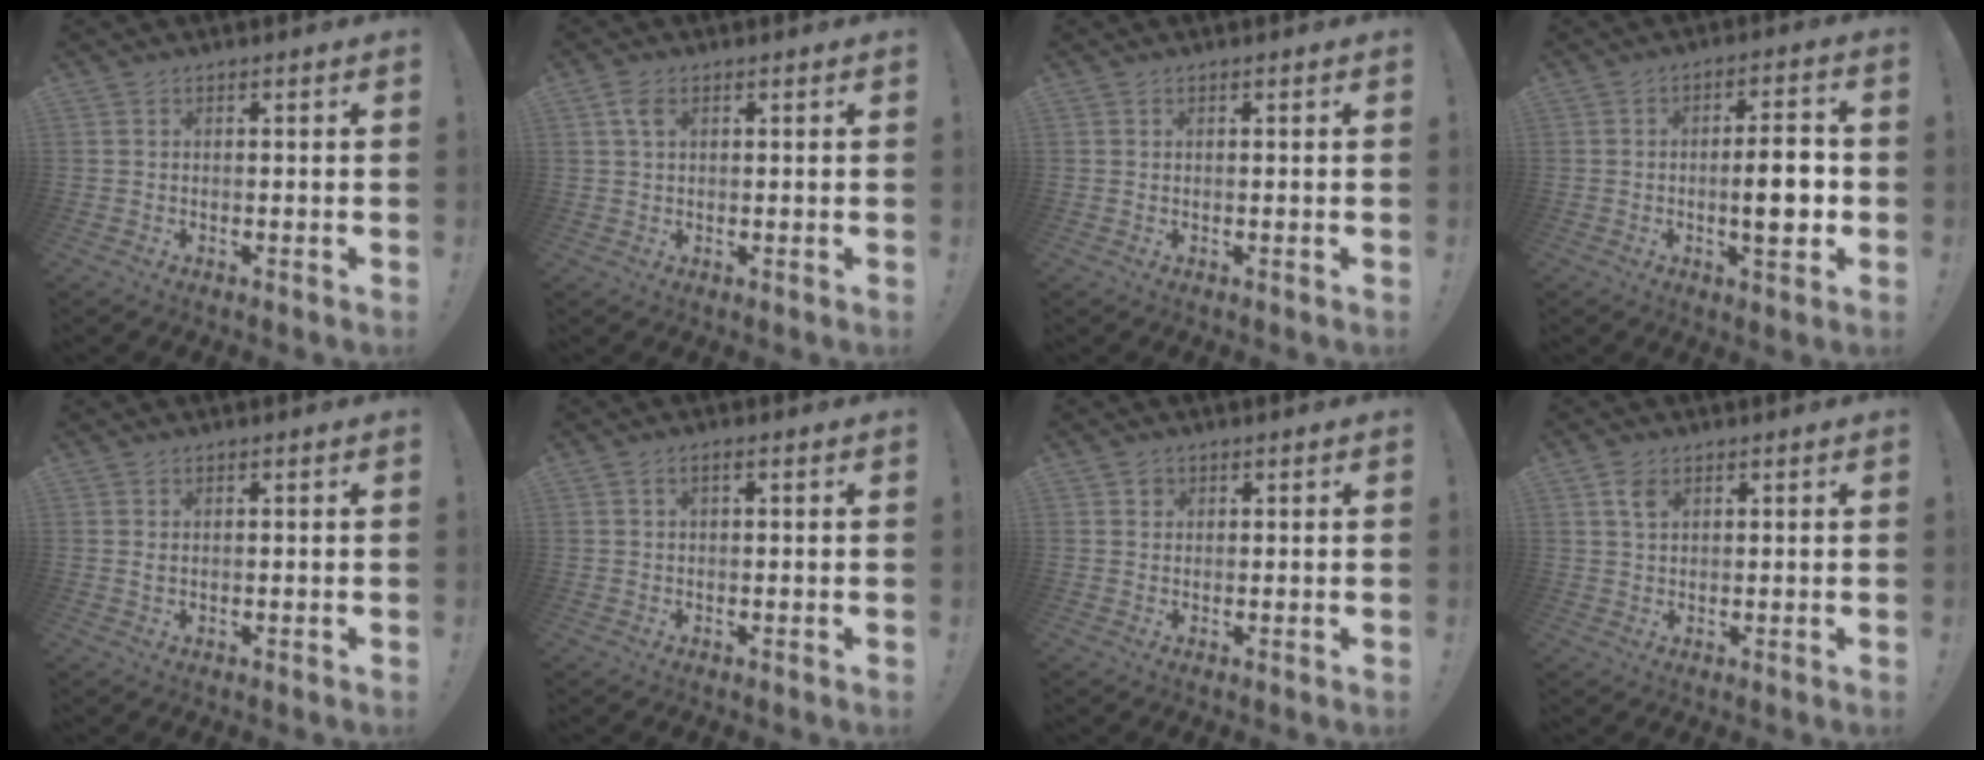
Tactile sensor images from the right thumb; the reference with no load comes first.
{"total": 3.6, "force": [1.4, 2.1, 2.6], "torque": [-0.044, 0.001, 0.025]}
{"total": 0.0}
{"total": 9.5, "force": [-1.3, 2.5, 9.1], "torque": [-0.131, -0.002, -0.027]}
{"total": 1.0, "force": [0.5, 0.5, 0.7], "torque": [-0.007, -0.002, 0.008]}
{"total": 1.4, "force": [0.3, 0.8, 1.1], "torque": [-0.023, 0.004, 0.006]}
{"total": 1.8, "force": [1.0, 1.5, 0.2], "torque": [0.000, -0.001, 0.017]}
{"total": 3.9, "force": [2.1, 2.3, 2.4], "torque": [-0.034, -0.006, 0.037]}